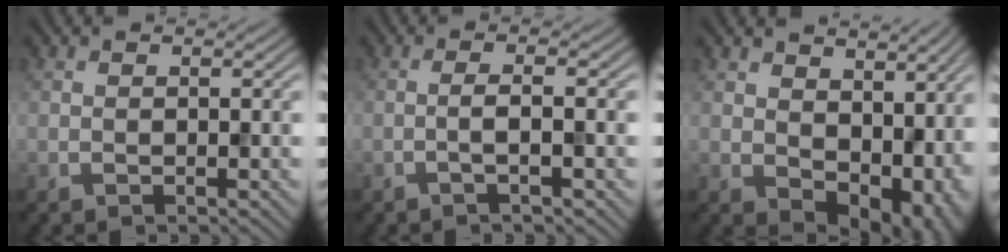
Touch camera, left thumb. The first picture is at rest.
{"total": 2.2, "force": [-0.7, 0.2, 2.0], "torque": [-0.033, 0.011, -0.027]}
{"total": 10.5, "force": [1.7, 7.0, 7.7], "torque": [-0.113, -0.036, 0.053]}